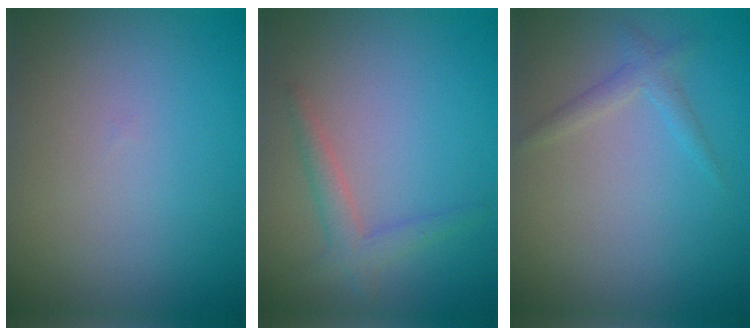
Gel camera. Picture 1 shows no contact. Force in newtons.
{"total": 2.1, "press": 2.1, "slide": 0.1}
{"total": 1.5, "press": 1.5, "slide": 0.1}